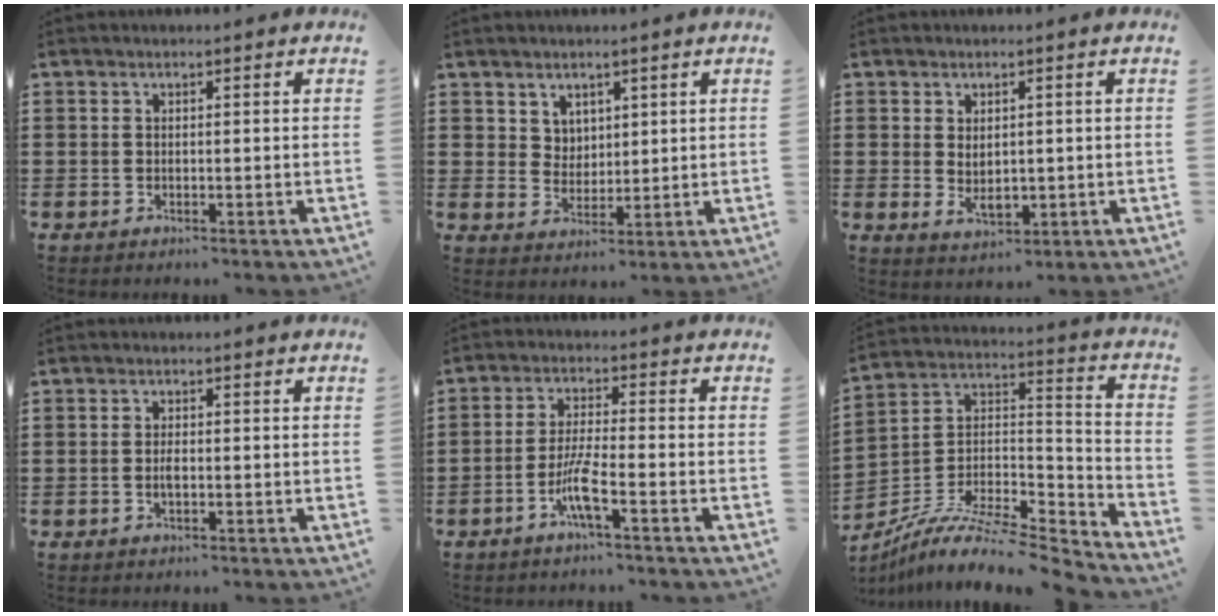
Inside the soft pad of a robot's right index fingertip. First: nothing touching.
{"total": 3.9, "force": [2.7, 2.8, 0.4], "torque": [-0.020, 0.006, 0.052]}
{"total": 3.2, "force": [0.2, 1.9, 2.5], "torque": [-0.043, 0.003, 0.003]}
{"total": 1.6, "force": [-0.3, 0.7, 1.4], "torque": [-0.028, 0.001, -0.005]}
{"total": 5.7, "force": [-3.0, 0.3, 4.9], "torque": [-0.114, -0.016, -0.063]}
{"total": 9.1, "force": [-7.1, 2.7, 5.1], "torque": [-0.106, 0.001, -0.145]}